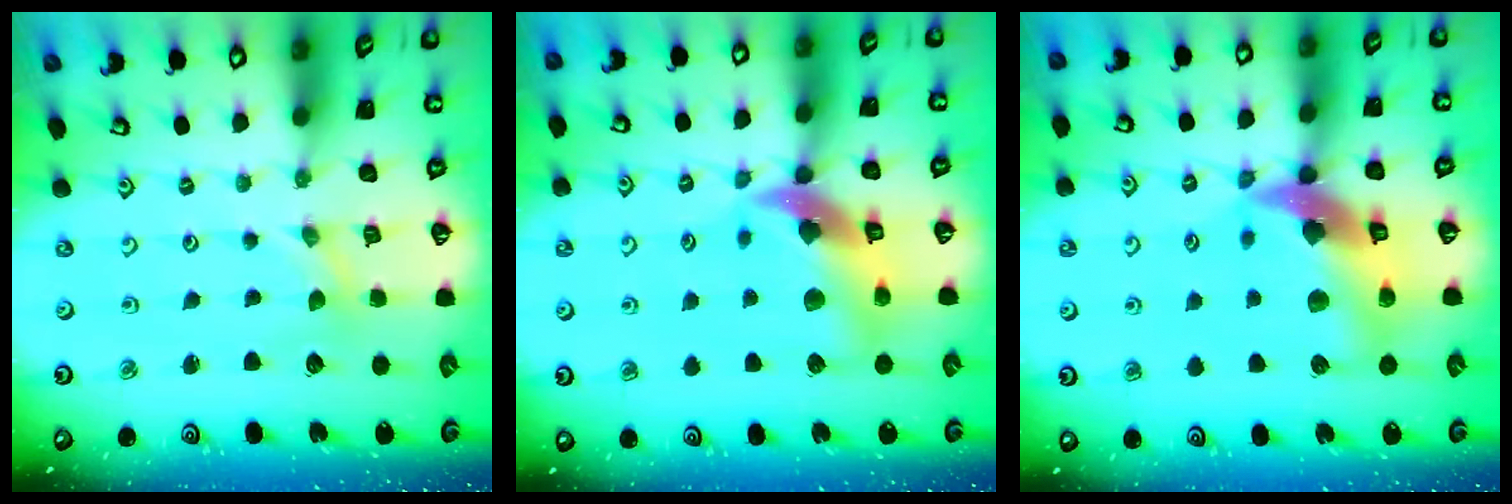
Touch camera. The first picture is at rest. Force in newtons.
{"total": 13.1, "press": 13.0, "slide": 1.7}
{"total": 16.3, "press": 16.1, "slide": 2.4}